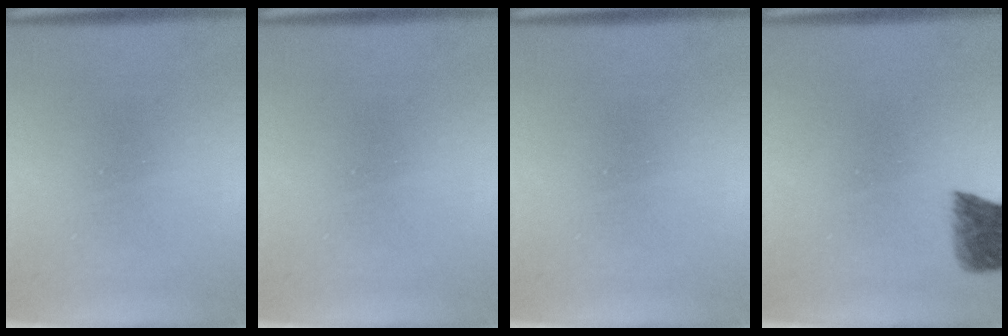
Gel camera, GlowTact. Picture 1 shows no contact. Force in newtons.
{"total": 0.0}
{"total": 0.0}
{"total": 6.1}